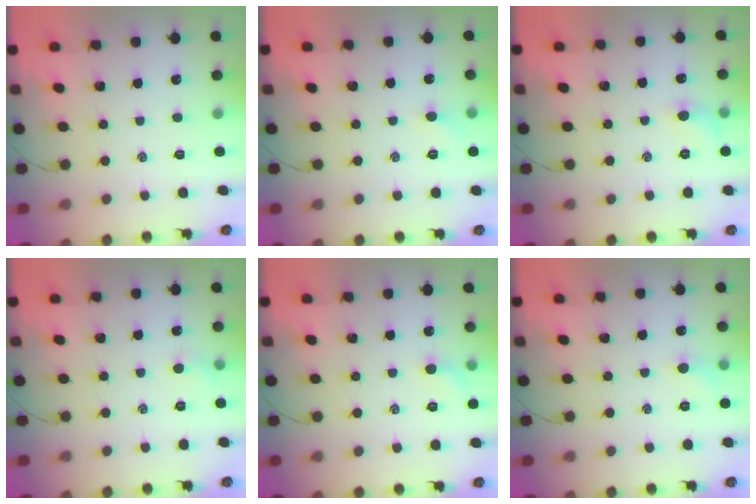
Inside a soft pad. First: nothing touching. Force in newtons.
{"total": 3.7, "press": 3.5, "slide": 1.2}
{"total": 6.3, "press": 6.0, "slide": 1.8}
{"total": 3.3, "press": 3.2, "slide": 0.8}
{"total": 5.2, "press": 4.9, "slide": 1.8}
{"total": 4.6, "press": 4.4, "slide": 1.6}